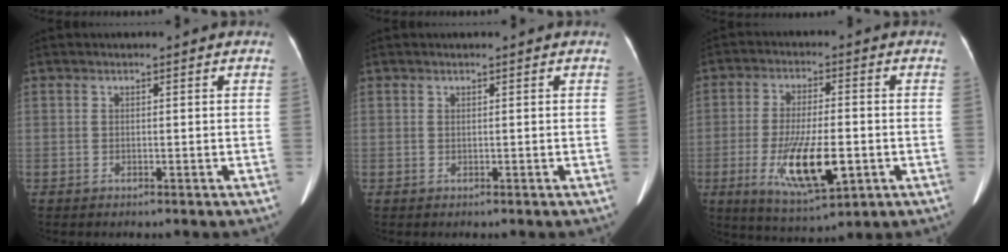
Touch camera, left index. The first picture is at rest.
{"total": 0.0}
{"total": 11.8, "force": [-3.3, 3.3, 10.9], "torque": [-0.206, -0.018, -0.048]}